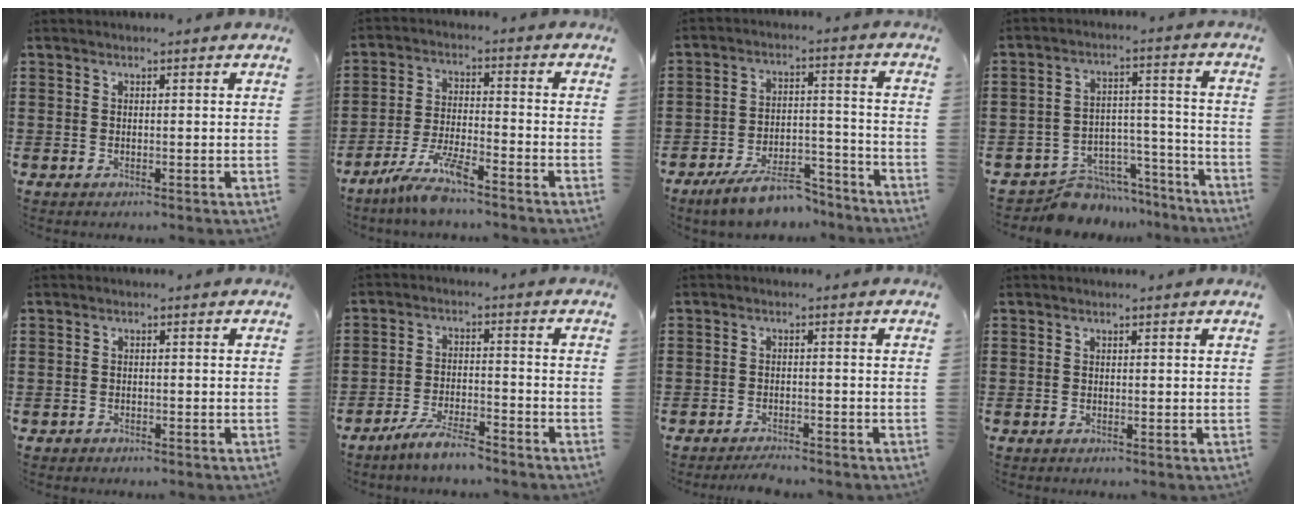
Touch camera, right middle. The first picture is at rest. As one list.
[{"total": 7.0, "force": [-5.5, 0.7, 4.3], "torque": [-0.095, -0.011, -0.105]}, {"total": 9.7, "force": [-8.0, 2.8, 4.7], "torque": [-0.077, 0.026, -0.148]}, {"total": 8.0, "force": [-7.2, 3.2, 1.2], "torque": [-0.017, 0.035, -0.136]}, {"total": 1.2, "force": [-1.1, 0.5, 0.1], "torque": [-0.003, 0.002, -0.025]}, {"total": 5.7, "force": [-5.2, 0.6, 2.4], "torque": [-0.059, -0.004, -0.102]}, {"total": 2.7, "force": [-2.7, 0.4, 0.2], "torque": [-0.008, 0.000, -0.056]}, {"total": 0.0}]